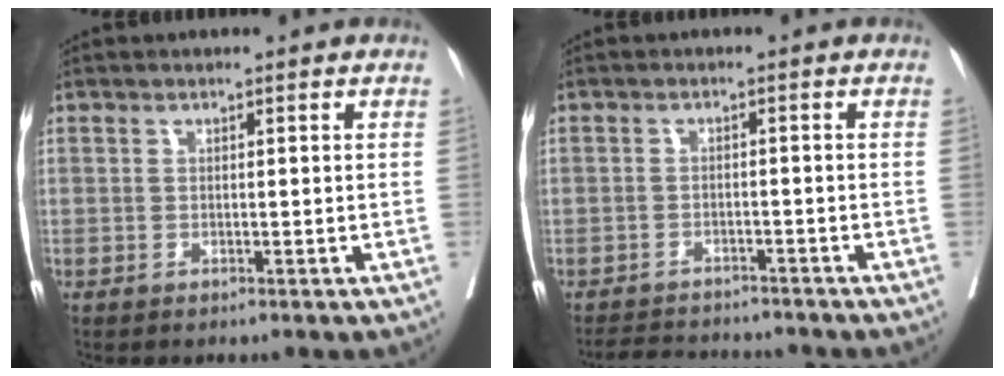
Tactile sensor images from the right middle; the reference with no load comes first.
{"total": 7.0, "force": [-6.6, 1.8, 1.3], "torque": [-0.015, -0.001, -0.094]}